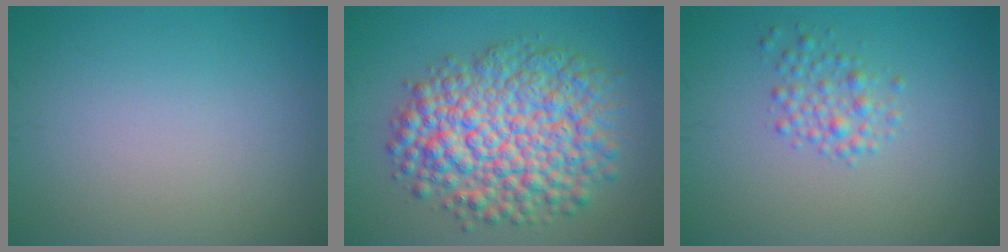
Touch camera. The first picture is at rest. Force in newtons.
{"total": 10.2, "press": 10.2, "slide": 0.3}
{"total": 2.1, "press": 2.1, "slide": 0.1}